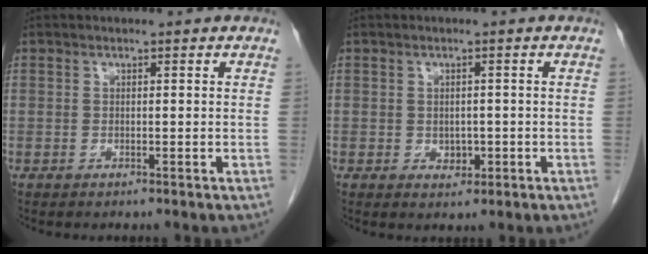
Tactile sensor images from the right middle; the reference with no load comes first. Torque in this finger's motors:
{"motor_torque": [0.43, -0.25, 0.04, 0.01]}